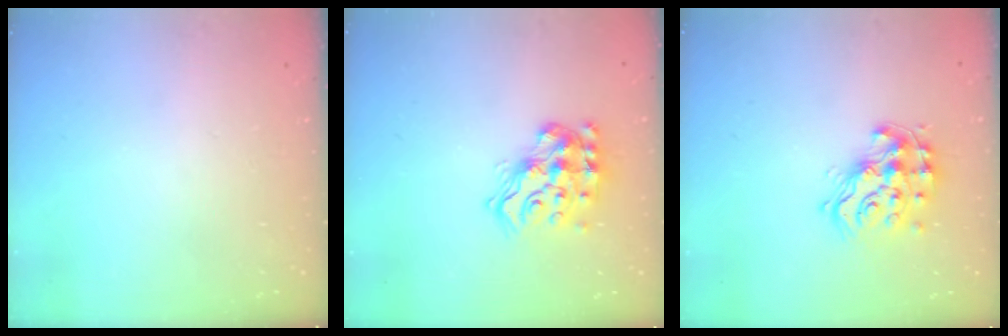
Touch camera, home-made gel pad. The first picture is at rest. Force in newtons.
{"total": 15.4, "press": 15.2, "slide": 2.0}
{"total": 13.9, "press": 13.9, "slide": 0.6}